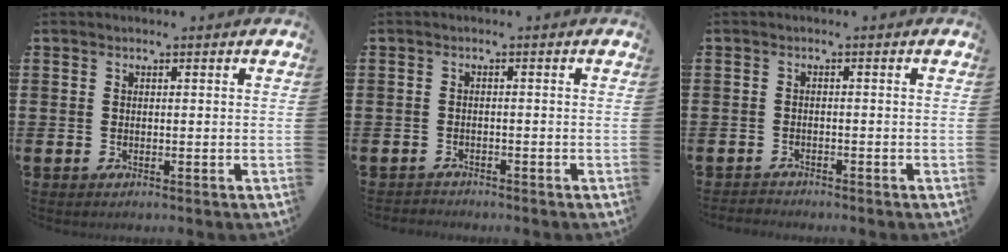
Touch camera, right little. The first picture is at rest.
{"total": 0.5, "force": [-0.5, 0.0, -0.1], "torque": [0.002, 0.003, -0.011]}
{"total": 0.7, "force": [-0.7, -0.1, -0.1], "torque": [0.001, 0.003, -0.015]}